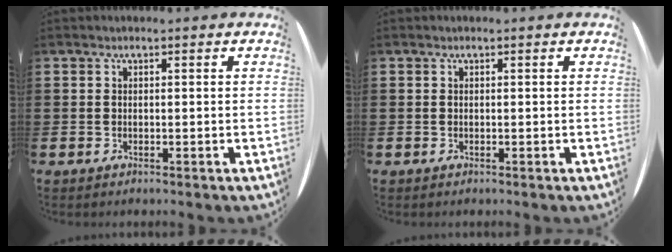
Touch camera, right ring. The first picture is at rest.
{"total": 0.0}